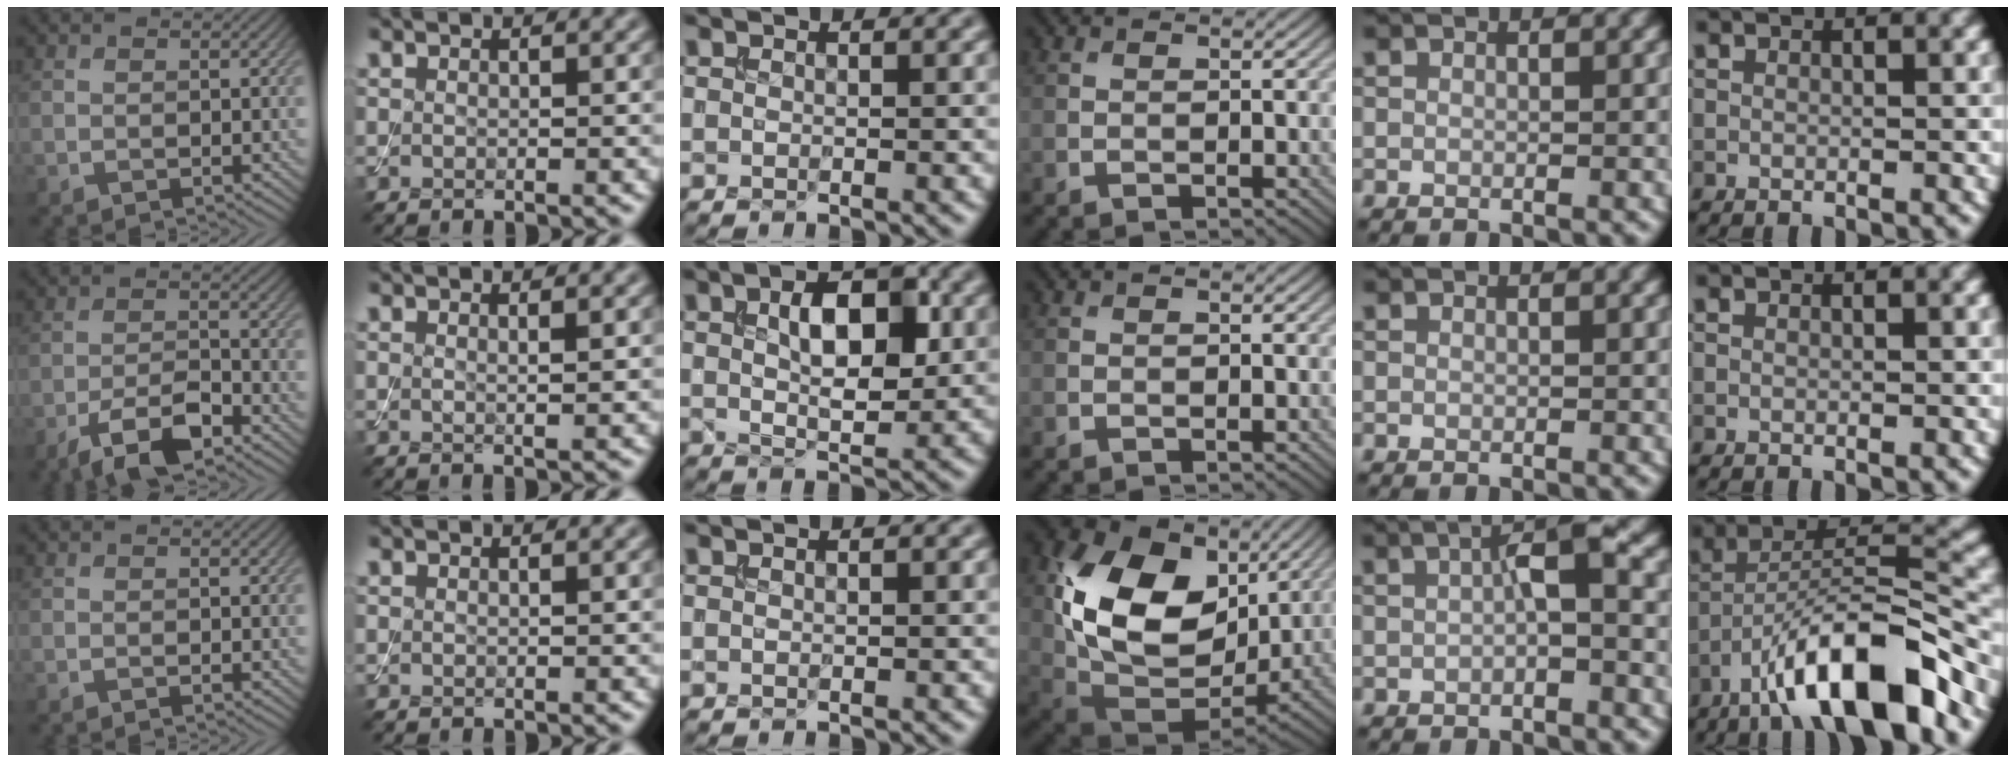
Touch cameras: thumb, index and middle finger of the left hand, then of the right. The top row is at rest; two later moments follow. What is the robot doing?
{"motion": "assemble", "object": "toy tower of hanoi"}